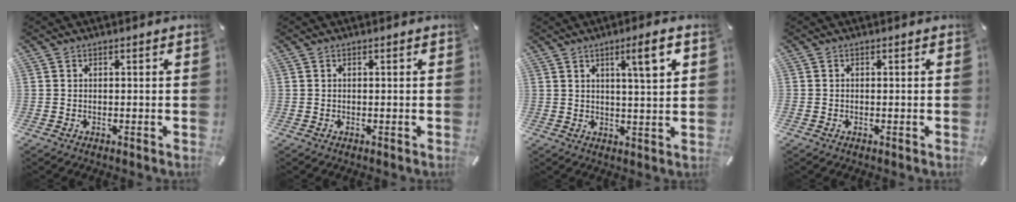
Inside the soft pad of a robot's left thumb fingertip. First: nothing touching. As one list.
[{"total": 0.0}, {"total": 7.5, "force": [3.4, 0.9, 6.6], "torque": [-0.103, -0.012, 0.048]}, {"total": 0.0}]